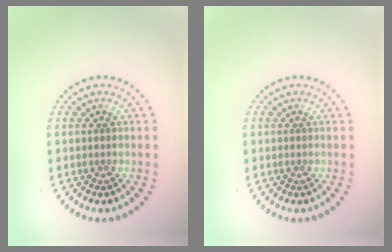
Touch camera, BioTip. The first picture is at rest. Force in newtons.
{"total": 0.0}